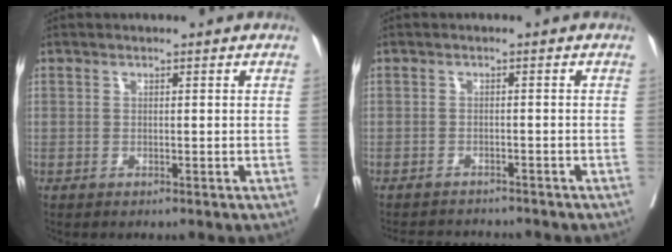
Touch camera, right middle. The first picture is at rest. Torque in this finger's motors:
{"motor_torque": [0.07, -0.13, -0.01, 0.00]}